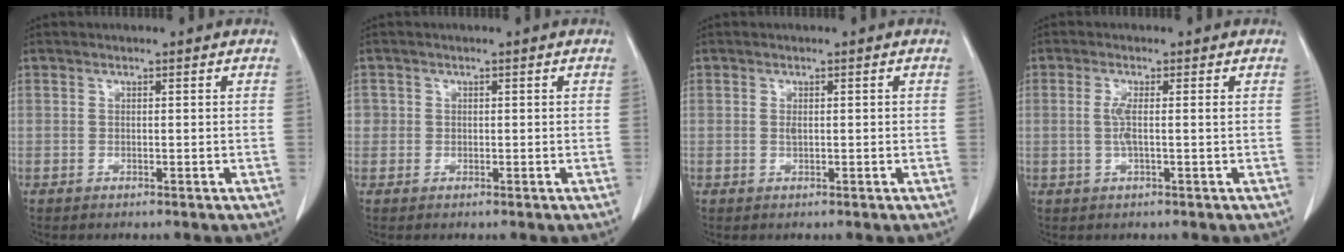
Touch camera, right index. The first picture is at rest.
{"total": 1.4, "force": [0.1, 1.4, 0.1], "torque": [0.010, 0.004, -0.002]}
{"total": 1.1, "force": [0.1, 0.5, 1.0], "torque": [-0.020, -0.001, 0.004]}
{"total": 2.7, "force": [0.1, 0.2, 2.7], "torque": [-0.059, -0.001, 0.002]}